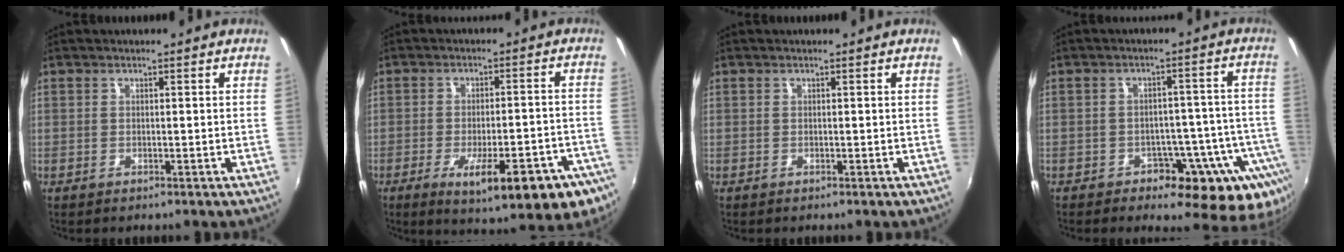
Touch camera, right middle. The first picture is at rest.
{"total": 17.1, "force": [-9.8, 4.5, 13.2], "torque": [-0.191, -0.035, -0.125]}
{"total": 0.0}
{"total": 13.1, "force": [-7.7, 8.4, 6.4], "torque": [-0.072, 0.015, -0.091]}